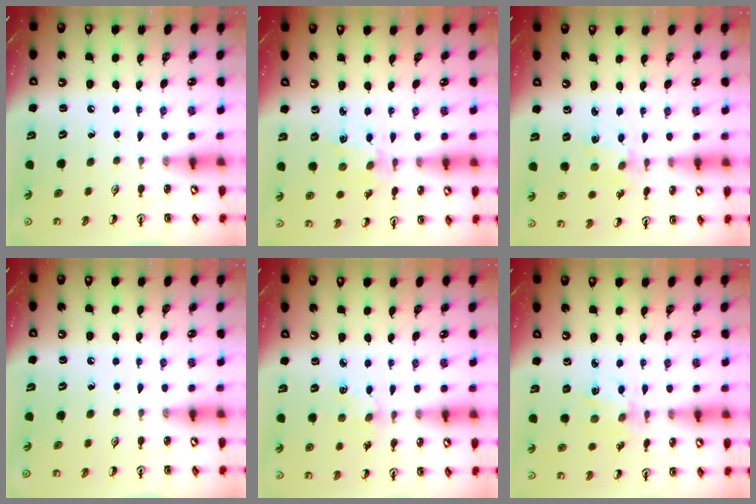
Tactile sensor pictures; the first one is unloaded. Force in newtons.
{"total": 2.0, "press": 2.0, "slide": 0.5}
{"total": 0.8, "press": 0.8, "slide": 0.2}
{"total": 0.0}
{"total": 4.2, "press": 4.2, "slide": 0.6}
{"total": 2.0, "press": 2.0, "slide": 0.5}